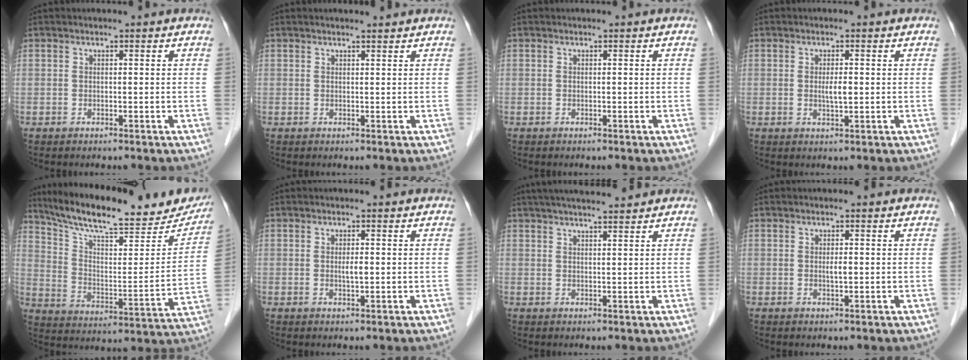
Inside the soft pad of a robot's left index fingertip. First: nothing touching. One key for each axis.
{"total": 2.1, "fx": 2.0, "fy": 0.0, "fz": 0.6, "tx": -0.011, "ty": 0.008, "tz": 0.028}
{"total": 0.0}
{"total": 2.1, "fx": 0.1, "fy": 0.4, "fz": 2.1, "tx": -0.040, "ty": -0.001, "tz": 0.003}
{"total": 24.0, "fx": 20.8, "fy": 5.5, "fz": 10.6, "tx": -0.162, "ty": -0.019, "tz": 0.293}
{"total": 1.4, "fx": 0.1, "fy": 0.2, "fz": 1.4, "tx": -0.027, "ty": -0.001, "tz": 0.002}
{"total": 9.0, "fx": 7.9, "fy": 0.6, "fz": 4.3, "tx": -0.068, "ty": 0.029, "tz": 0.113}
{"total": 1.2, "fx": 0.1, "fy": 0.2, "fz": 1.1, "tx": -0.022, "ty": -0.001, "tz": 0.002}